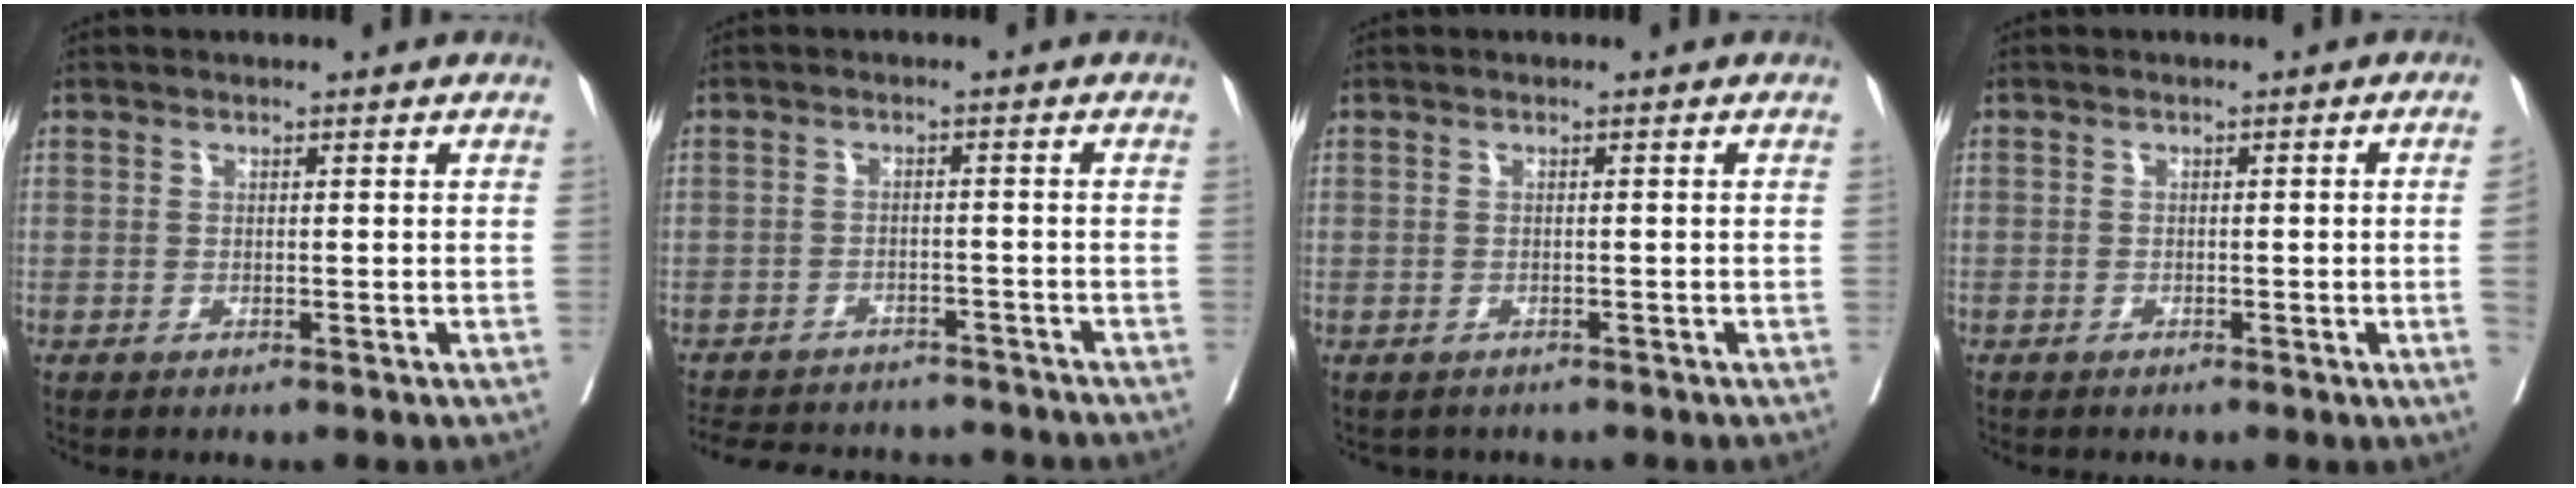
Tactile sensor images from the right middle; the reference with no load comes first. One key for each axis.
{"total": 13.6, "fx": -12.3, "fy": 4.6, "fz": 3.4, "tx": -0.068, "ty": 0.010, "tz": -0.160}
{"total": 1.6, "fx": -1.3, "fy": 0.8, "fz": 0.1, "tx": -0.005, "ty": -0.001, "tz": -0.019}
{"total": 2.4, "fx": -0.4, "fy": -0.9, "fz": 2.2, "tx": -0.027, "ty": -0.004, "tz": -0.004}